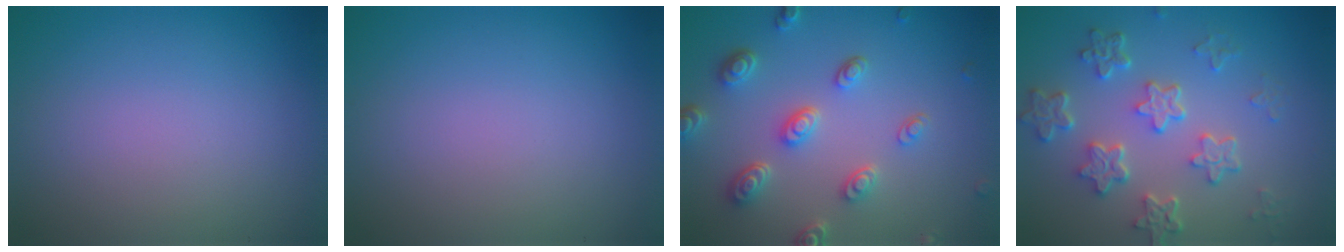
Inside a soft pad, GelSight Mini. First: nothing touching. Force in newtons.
{"total": 0.0}
{"total": 4.5, "press": 3.7, "slide": 2.6}
{"total": 5.3, "press": 4.1, "slide": 3.4}